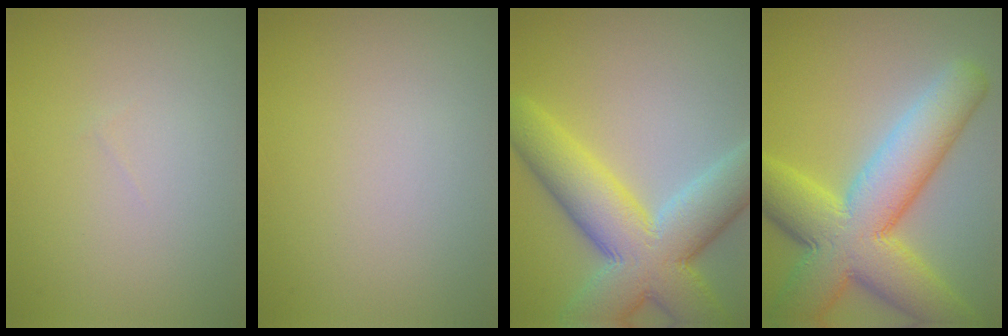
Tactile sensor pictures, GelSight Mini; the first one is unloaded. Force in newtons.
{"total": 0.0}
{"total": 10.8, "press": 10.8, "slide": 0.7}
{"total": 11.6, "press": 11.6, "slide": 0.4}